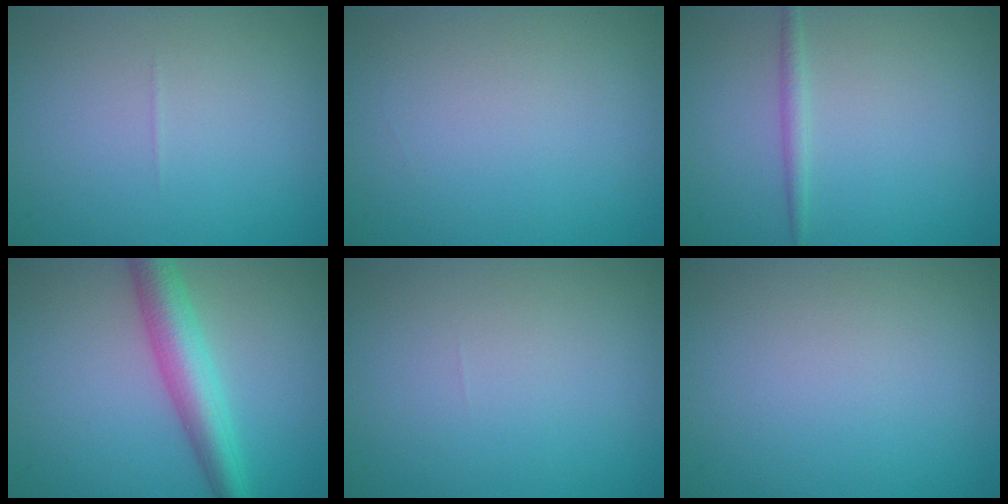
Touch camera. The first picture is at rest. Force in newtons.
{"total": 0.0}
{"total": 1.2, "press": 1.2, "slide": 0.0}
{"total": 5.1, "press": 5.1, "slide": 0.0}
{"total": 0.0}
{"total": 0.0}